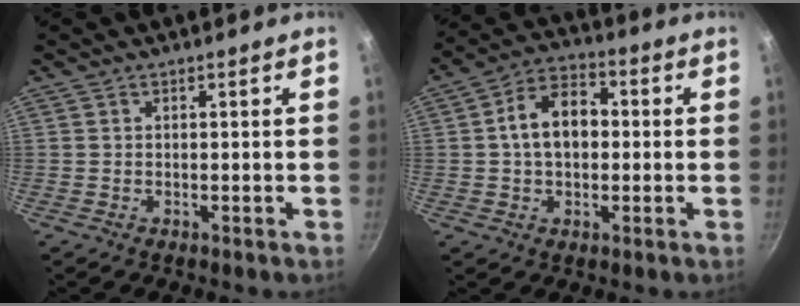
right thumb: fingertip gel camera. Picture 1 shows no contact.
{"total": 10.7, "force": [0.6, 7.3, 7.8], "torque": [-0.101, 0.028, -0.003]}